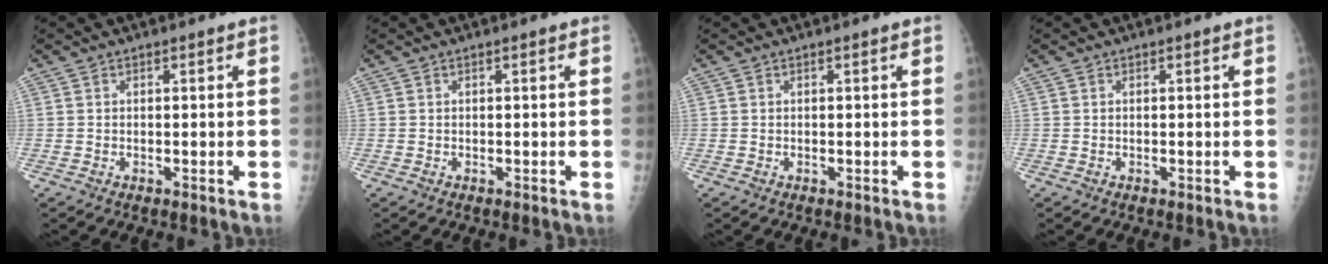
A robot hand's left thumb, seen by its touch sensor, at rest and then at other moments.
{"total": 0.0}
{"total": 0.0}
{"total": 0.0}